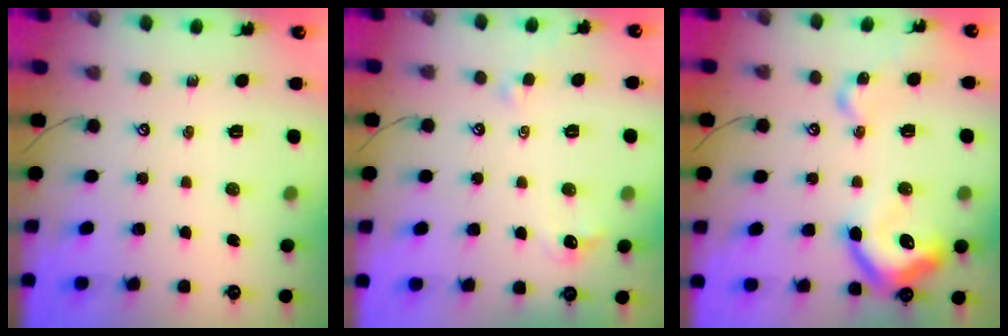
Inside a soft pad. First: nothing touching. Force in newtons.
{"total": 0.9, "press": 0.6, "slide": 0.7}
{"total": 15.2, "press": 15.2, "slide": 1.3}